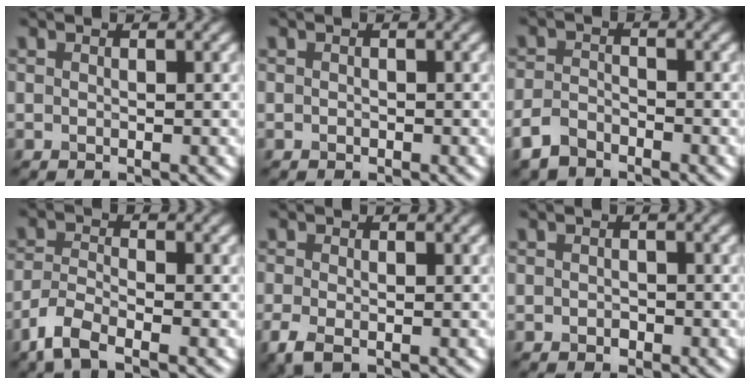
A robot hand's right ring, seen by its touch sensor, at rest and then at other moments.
{"total": 0.0}
{"total": 2.9, "force": [-2.4, 1.3, 1.1], "torque": [-0.024, -0.004, -0.059]}
{"total": 3.7, "force": [-2.7, 1.1, 2.3], "torque": [-0.054, -0.007, -0.067]}
{"total": 2.2, "force": [-1.1, 1.0, 1.7], "torque": [-0.043, -0.008, -0.028]}
{"total": 0.7, "force": [-0.3, 0.5, 0.3], "torque": [-0.004, -0.003, -0.006]}